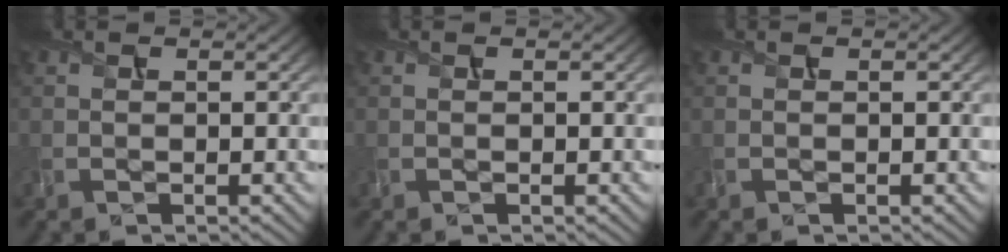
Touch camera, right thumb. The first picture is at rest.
{"total": 0.0}
{"total": 0.0}